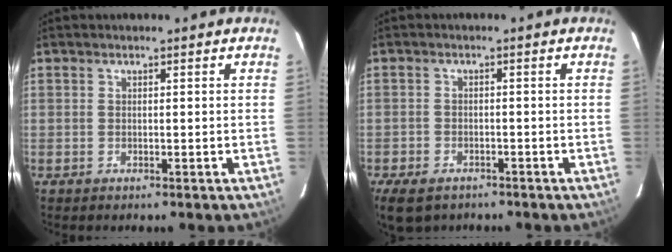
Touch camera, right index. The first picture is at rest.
{"total": 7.9, "force": [-5.6, 4.5, 3.5], "torque": [-0.093, -0.018, -0.095]}